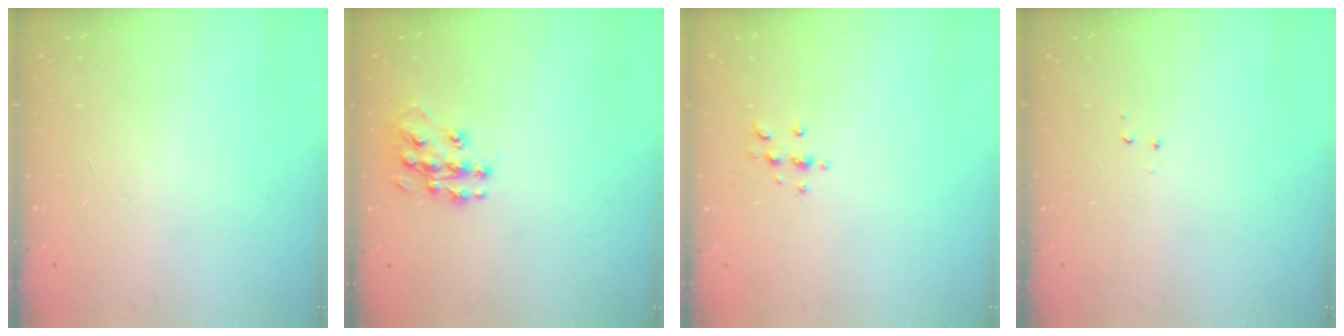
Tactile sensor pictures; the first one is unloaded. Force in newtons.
{"total": 10.4, "press": 10.4, "slide": 0.4}
{"total": 2.9, "press": 2.9, "slide": 0.4}
{"total": 4.0, "press": 4.0, "slide": 0.4}